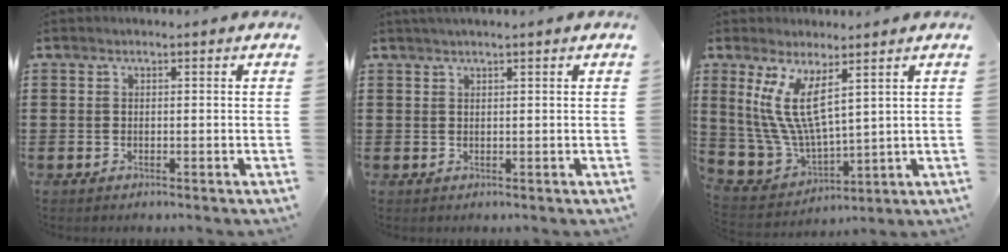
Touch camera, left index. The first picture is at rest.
{"total": 1.0, "force": [0.7, -0.1, 0.7], "torque": [-0.011, 0.001, 0.013]}
{"total": 10.4, "force": [4.7, 4.4, 8.2], "torque": [-0.204, -0.018, 0.085]}